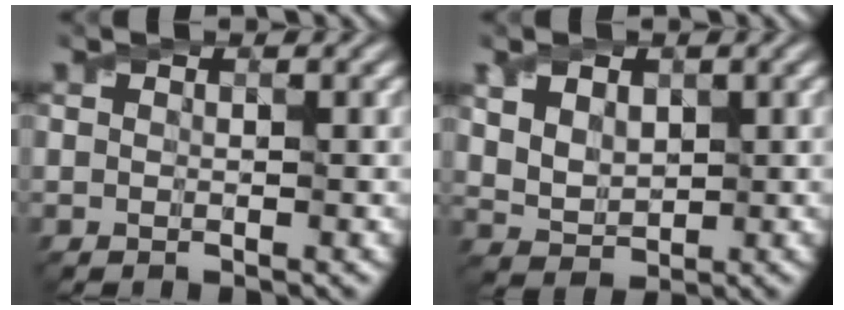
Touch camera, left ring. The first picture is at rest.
{"total": 3.6, "force": [1.5, 2.5, 2.2], "torque": [-0.050, -0.003, 0.034]}